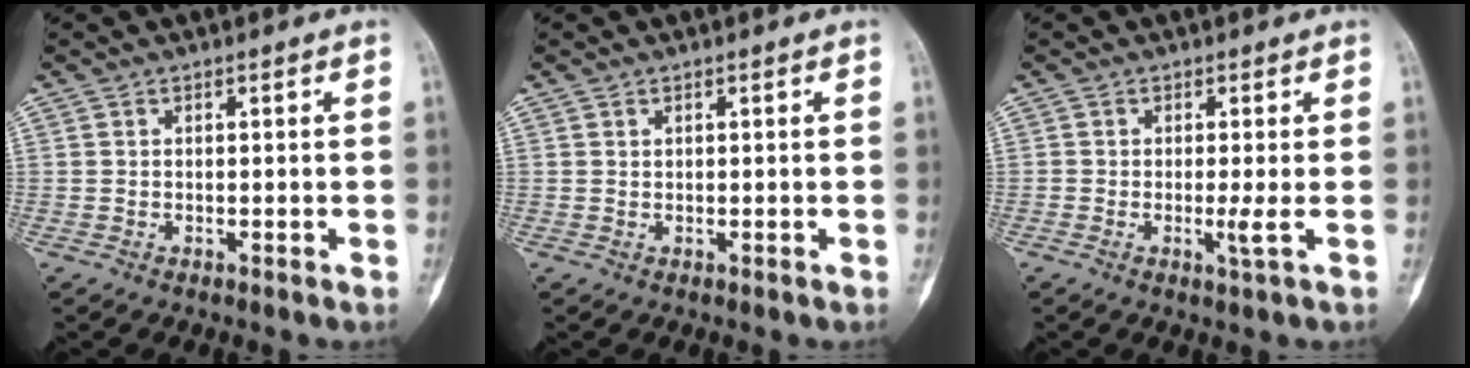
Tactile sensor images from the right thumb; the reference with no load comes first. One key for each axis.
{"total": 0.0}
{"total": 2.1, "fx": -0.3, "fy": -0.3, "fz": 2.1, "tx": -0.047, "ty": -0.008, "tz": -0.011}